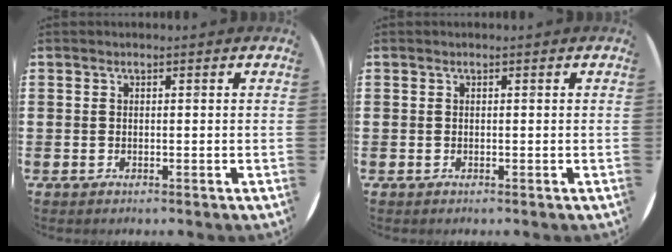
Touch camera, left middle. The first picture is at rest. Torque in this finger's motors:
{"motor_torque": [-0.11, 0.02, 0.00, -0.01]}